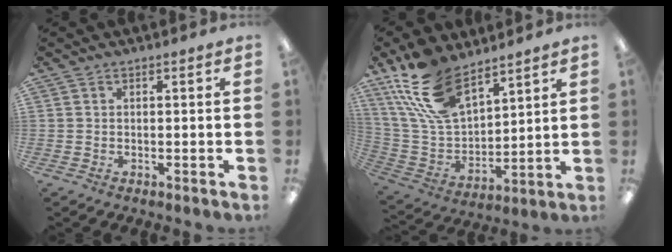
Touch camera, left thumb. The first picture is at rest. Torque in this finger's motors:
{"motor_torque": [0.20, 0.18, 1.40, -1.37, 0.47]}